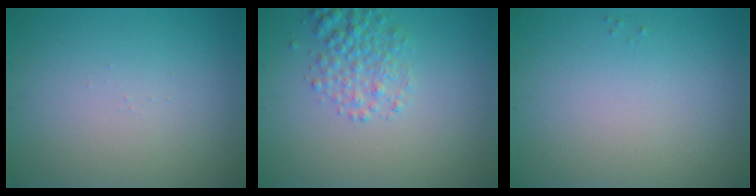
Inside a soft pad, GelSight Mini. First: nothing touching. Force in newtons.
{"total": 2.9, "press": 2.9, "slide": 0.2}
{"total": 0.0}